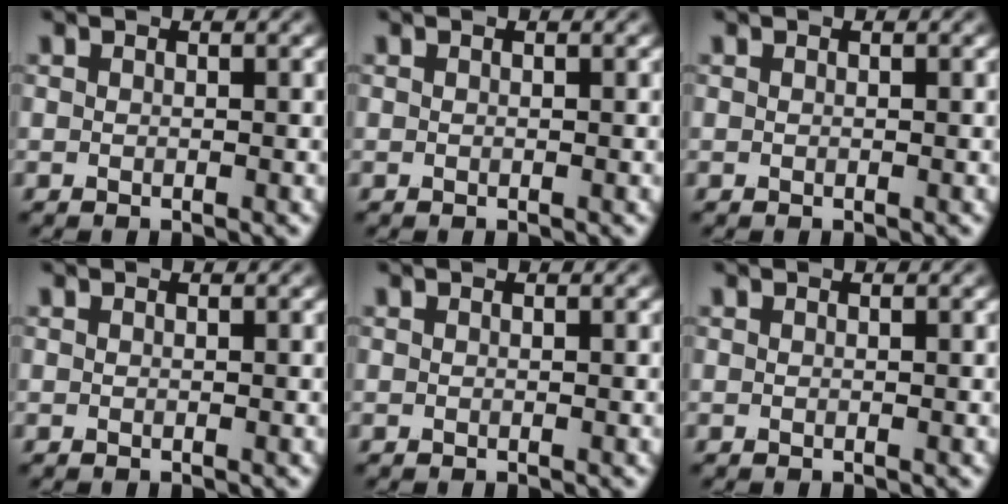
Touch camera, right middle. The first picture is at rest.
{"total": 0.0}
{"total": 0.0}
{"total": 0.0}
{"total": 0.0}
{"total": 0.0}